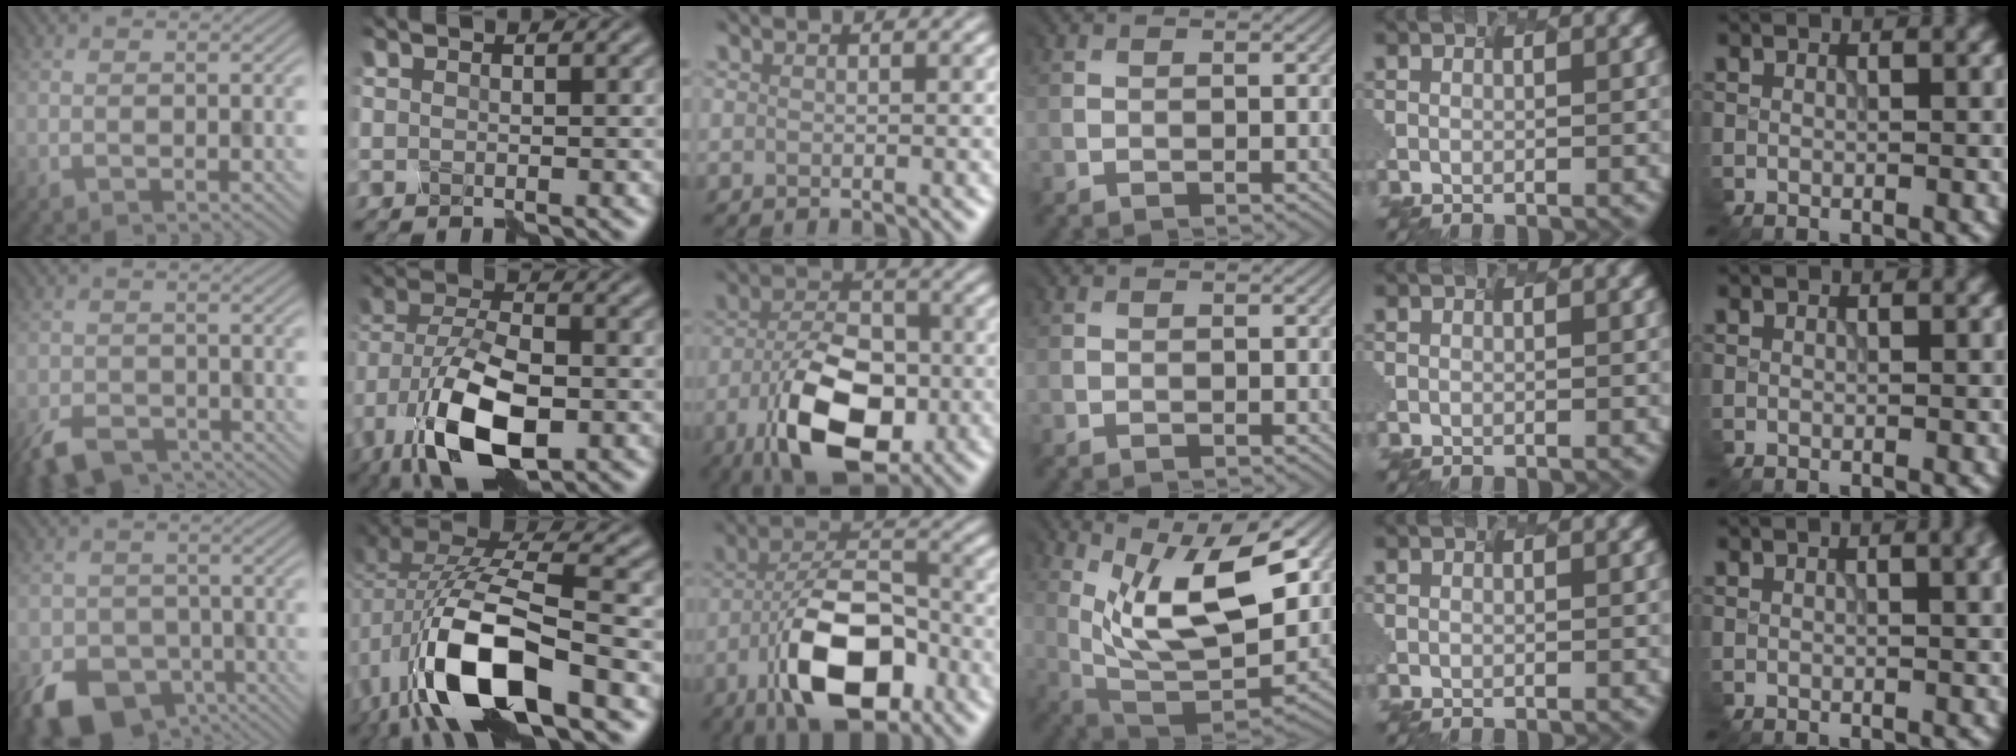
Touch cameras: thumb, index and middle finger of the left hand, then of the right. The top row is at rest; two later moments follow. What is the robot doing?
{"motion": "disassemble", "object": "markers"}